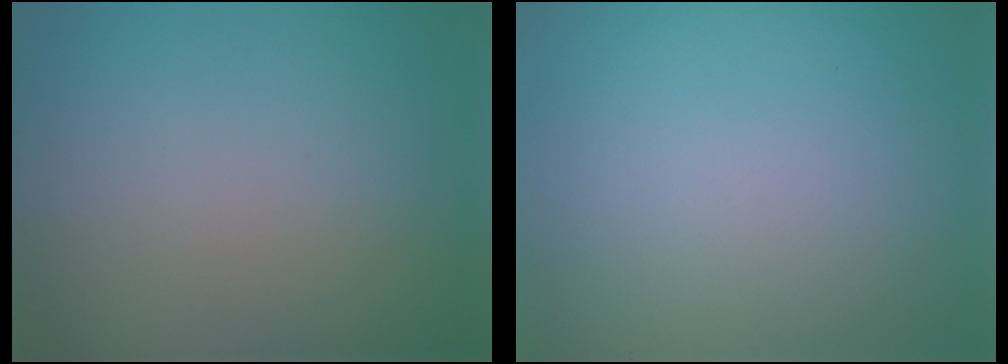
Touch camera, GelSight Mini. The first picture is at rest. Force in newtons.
{"total": 0.0}